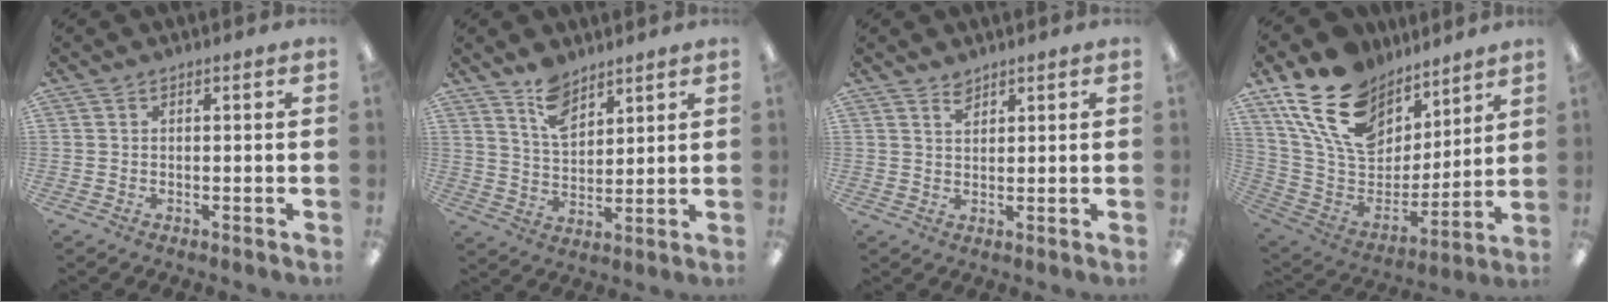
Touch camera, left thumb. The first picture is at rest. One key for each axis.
{"total": 8.5, "fx": 6.4, "fy": 4.4, "fz": 3.4, "tx": -0.064, "ty": -0.033, "tz": 0.117}
{"total": 2.3, "fx": 2.1, "fy": 0.8, "fz": 0.7, "tx": -0.008, "ty": -0.006, "tz": 0.038}
{"total": 19.9, "fx": 12.5, "fy": 12.3, "fz": 9.4, "tx": -0.194, "ty": -0.071, "tz": 0.232}